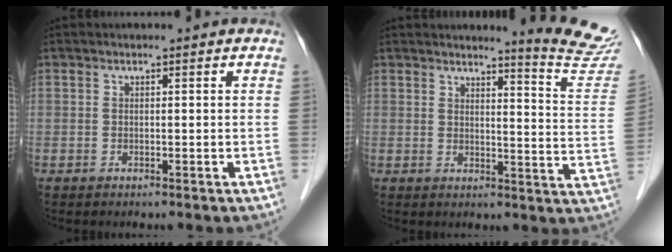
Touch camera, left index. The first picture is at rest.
{"total": 10.9, "force": [10.6, -1.5, 2.1], "torque": [-0.021, -0.105, 0.104]}